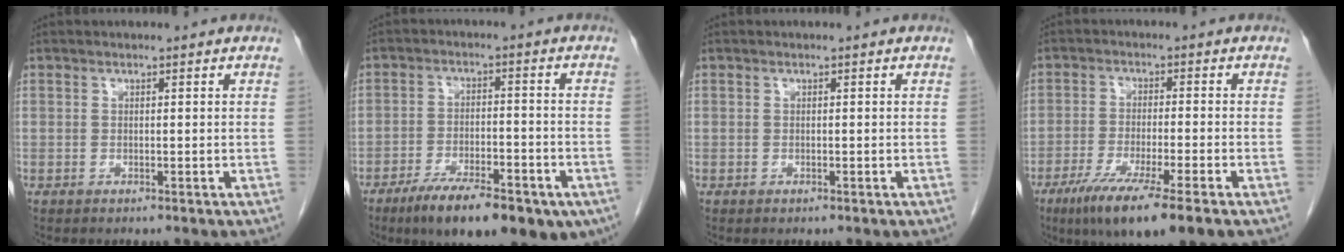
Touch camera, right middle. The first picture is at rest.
{"total": 15.7, "force": [-10.1, 5.0, 10.9], "torque": [-0.133, -0.009, -0.153]}
{"total": 0.0}
{"total": 11.7, "force": [-7.3, 0.5, 9.2], "torque": [-0.155, -0.030, -0.117]}